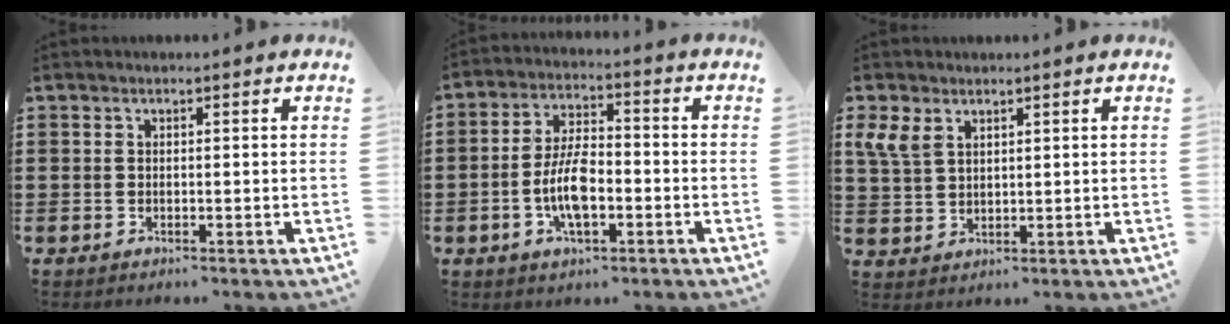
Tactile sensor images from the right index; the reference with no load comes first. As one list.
[{"total": 7.9, "force": [-2.2, 3.3, 6.8], "torque": [-0.156, -0.003, -0.048]}, {"total": 4.4, "force": [2.5, 2.7, 2.5], "torque": [-0.069, 0.005, 0.046]}]